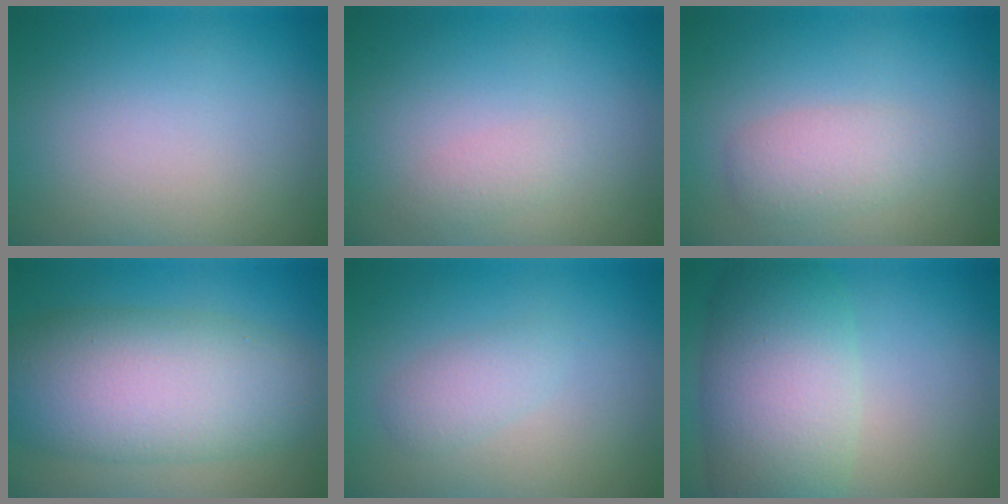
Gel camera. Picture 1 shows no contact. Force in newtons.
{"total": 1.1, "press": 1.1, "slide": 0.0}
{"total": 2.6, "press": 2.6, "slide": 0.3}
{"total": 10.0, "press": 10.0, "slide": 0.2}
{"total": 1.8, "press": 1.8, "slide": 0.2}
{"total": 8.1, "press": 8.1, "slide": 0.5}